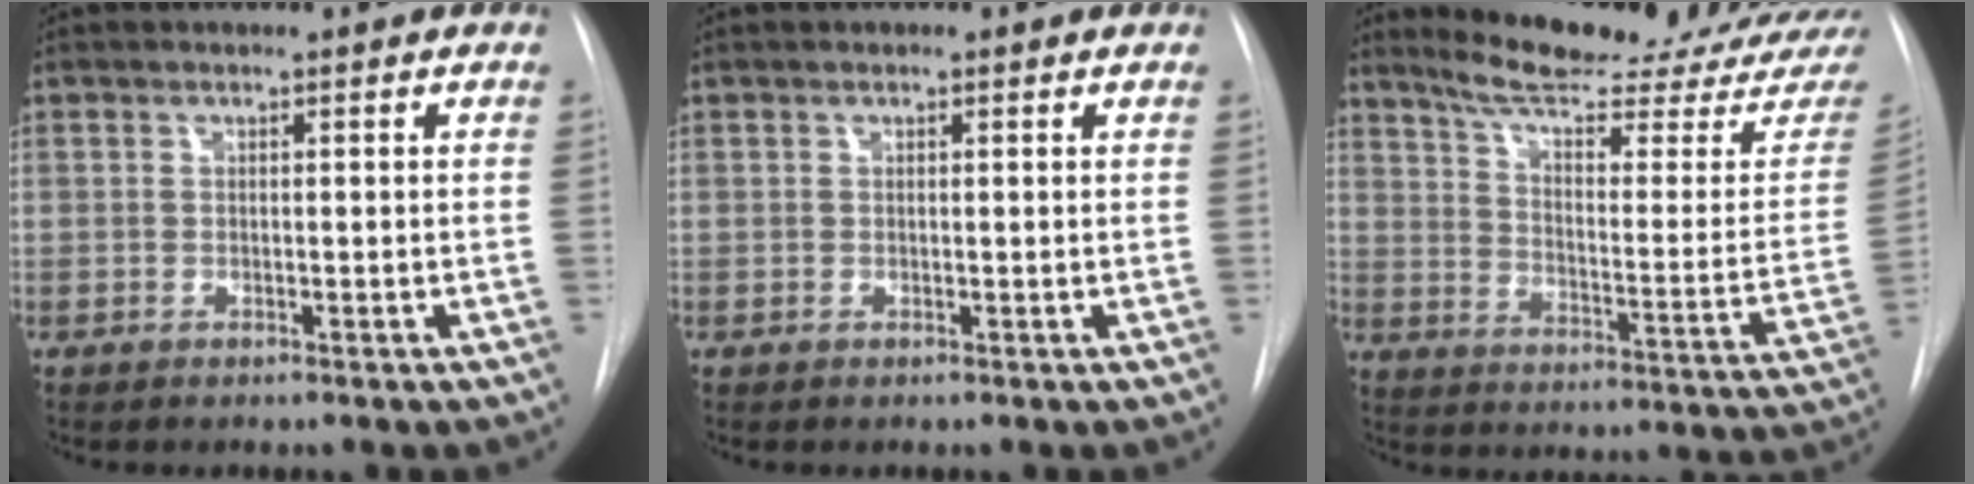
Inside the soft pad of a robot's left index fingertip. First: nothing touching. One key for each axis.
{"total": 0.7, "fx": 0.4, "fy": 0.3, "fz": 0.5, "tx": -0.013, "ty": 0.005, "tz": 0.004}
{"total": 24.1, "fx": 21.9, "fy": 1.6, "fz": 9.9, "tx": -0.145, "ty": -0.091, "tz": 0.288}